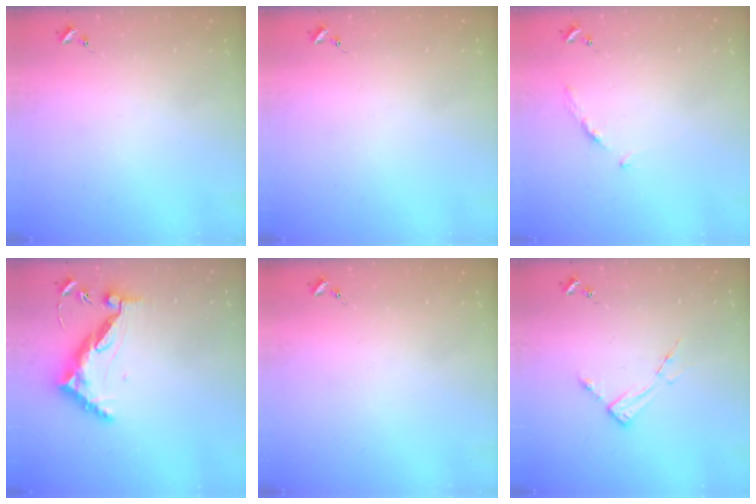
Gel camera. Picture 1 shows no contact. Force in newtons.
{"total": 0.0}
{"total": 3.9, "press": 3.9, "slide": 0.5}
{"total": 10.3, "press": 10.2, "slide": 1.0}
{"total": 0.0}
{"total": 6.2, "press": 6.2, "slide": 0.4}